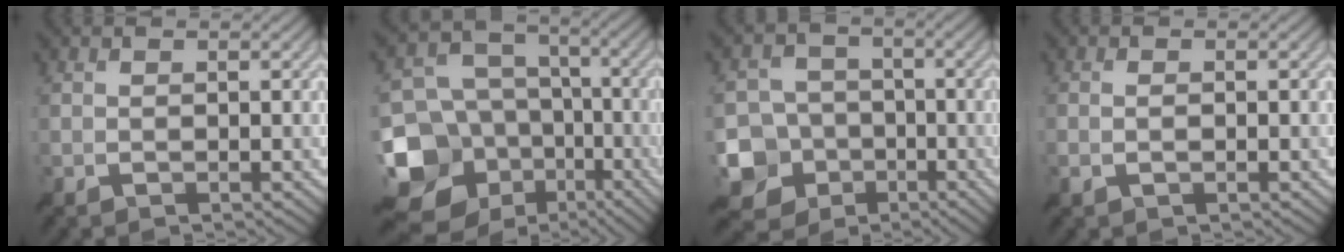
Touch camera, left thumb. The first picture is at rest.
{"total": 17.8, "force": [-7.2, 14.6, 7.3], "torque": [-0.215, -0.026, -0.114]}
{"total": 11.9, "force": [-5.2, 10.3, 2.9], "torque": [-0.099, -0.037, -0.117]}
{"total": 1.3, "force": [-0.3, 0.2, 1.2], "torque": [-0.027, 0.002, -0.008]}